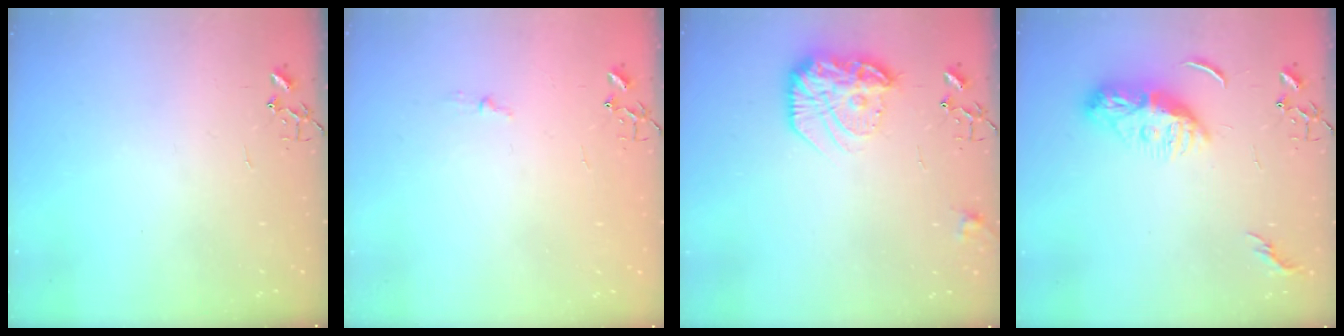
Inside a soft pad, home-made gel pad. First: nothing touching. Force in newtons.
{"total": 3.1, "press": 3.1, "slide": 0.4}
{"total": 17.2, "press": 17.1, "slide": 1.2}
{"total": 10.2, "press": 10.2, "slide": 0.9}